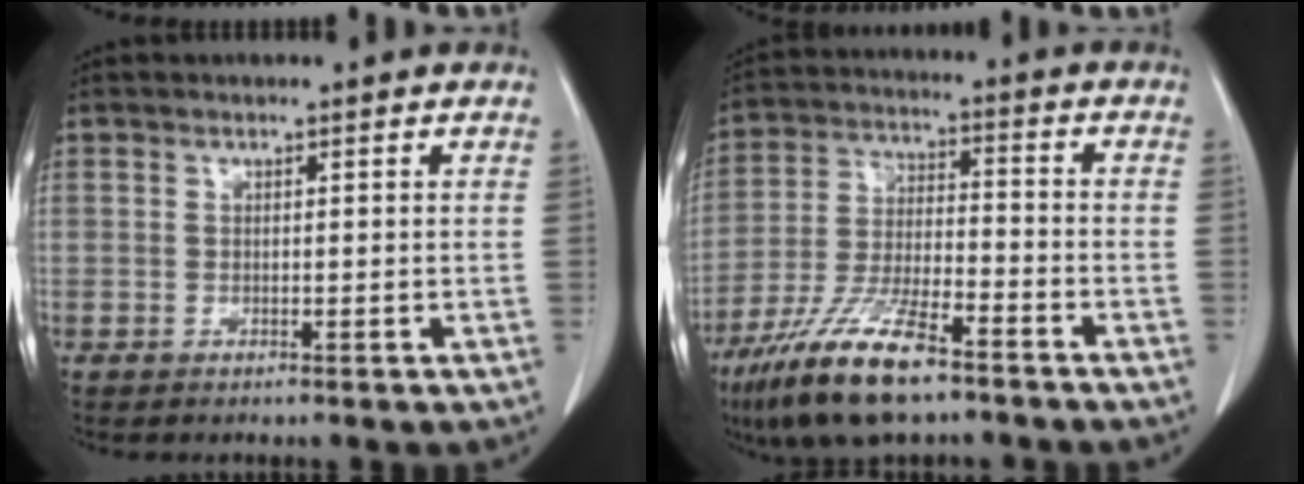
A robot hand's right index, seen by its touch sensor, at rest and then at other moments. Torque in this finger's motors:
{"motor_torque": [1.09, -1.05, 0.79, 0.21]}